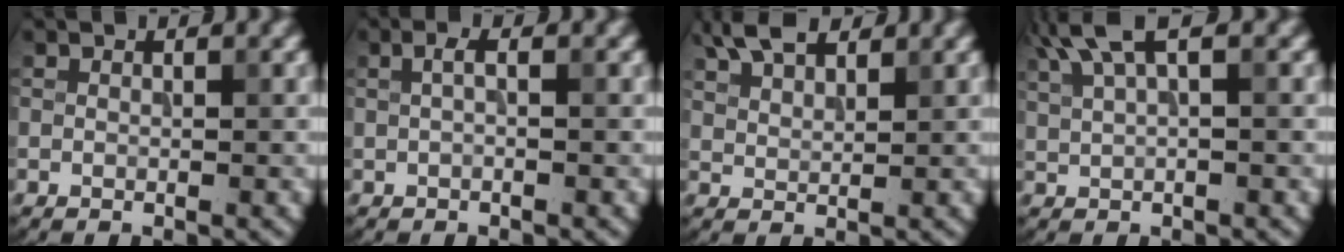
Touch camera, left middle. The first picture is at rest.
{"total": 1.1, "force": [0.1, 0.2, 1.0], "torque": [-0.022, 0.003, 0.002]}
{"total": 4.3, "force": [3.2, 1.7, 2.3], "torque": [-0.050, 0.013, 0.063]}
{"total": 4.3, "force": [2.5, 1.2, 3.3], "torque": [-0.068, 0.015, 0.051]}